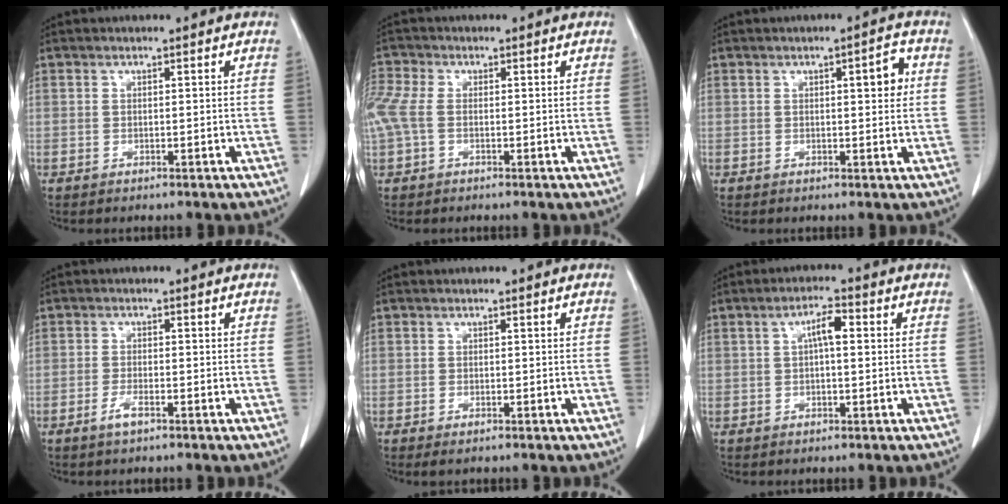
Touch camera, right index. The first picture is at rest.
{"total": 5.5, "force": [0.0, 3.2, 4.4], "torque": [-0.141, 0.024, 0.004]}
{"total": 3.7, "force": [0.9, 1.0, 3.4], "torque": [-0.045, 0.004, 0.010]}
{"total": 2.2, "force": [-1.5, 0.3, 1.6], "torque": [-0.035, -0.002, -0.029]}
{"total": 1.1, "force": [-0.8, 0.3, 0.8], "torque": [-0.013, -0.003, -0.009]}
{"total": 3.3, "force": [0.6, 0.4, 3.3], "torque": [-0.060, 0.008, 0.009]}